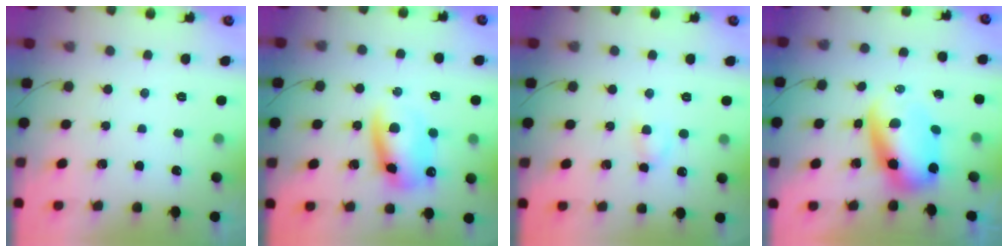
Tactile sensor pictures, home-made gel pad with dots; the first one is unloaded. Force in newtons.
{"total": 11.2, "press": 11.0, "slide": 2.2}
{"total": 2.8, "press": 2.6, "slide": 1.2}
{"total": 7.7, "press": 7.4, "slide": 2.0}